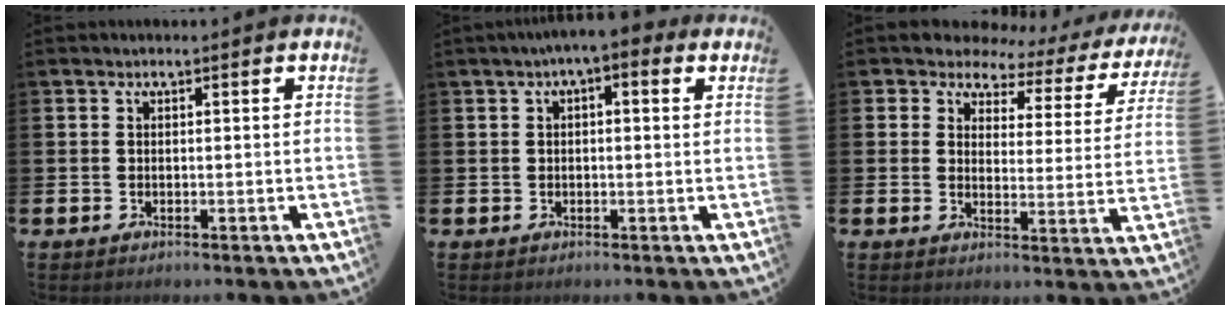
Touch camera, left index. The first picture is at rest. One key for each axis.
{"total": 2.4, "fx": 1.2, "fy": 0.7, "fz": 1.9, "tx": -0.023, "ty": -0.001, "tz": 0.014}
{"total": 3.4, "fx": 2.5, "fy": 2.3, "fz": 0.2, "tx": -0.012, "ty": -0.032, "tz": 0.030}